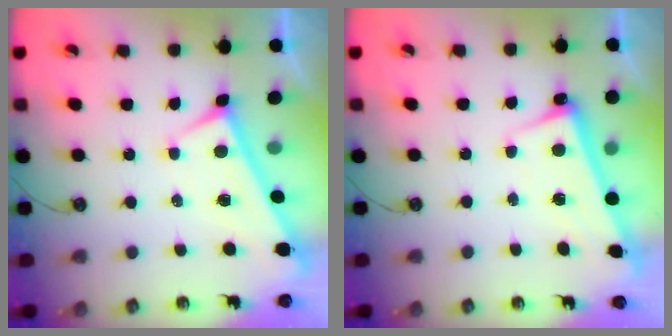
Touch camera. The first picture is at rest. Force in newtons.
{"total": 2.5, "press": 2.4, "slide": 0.6}